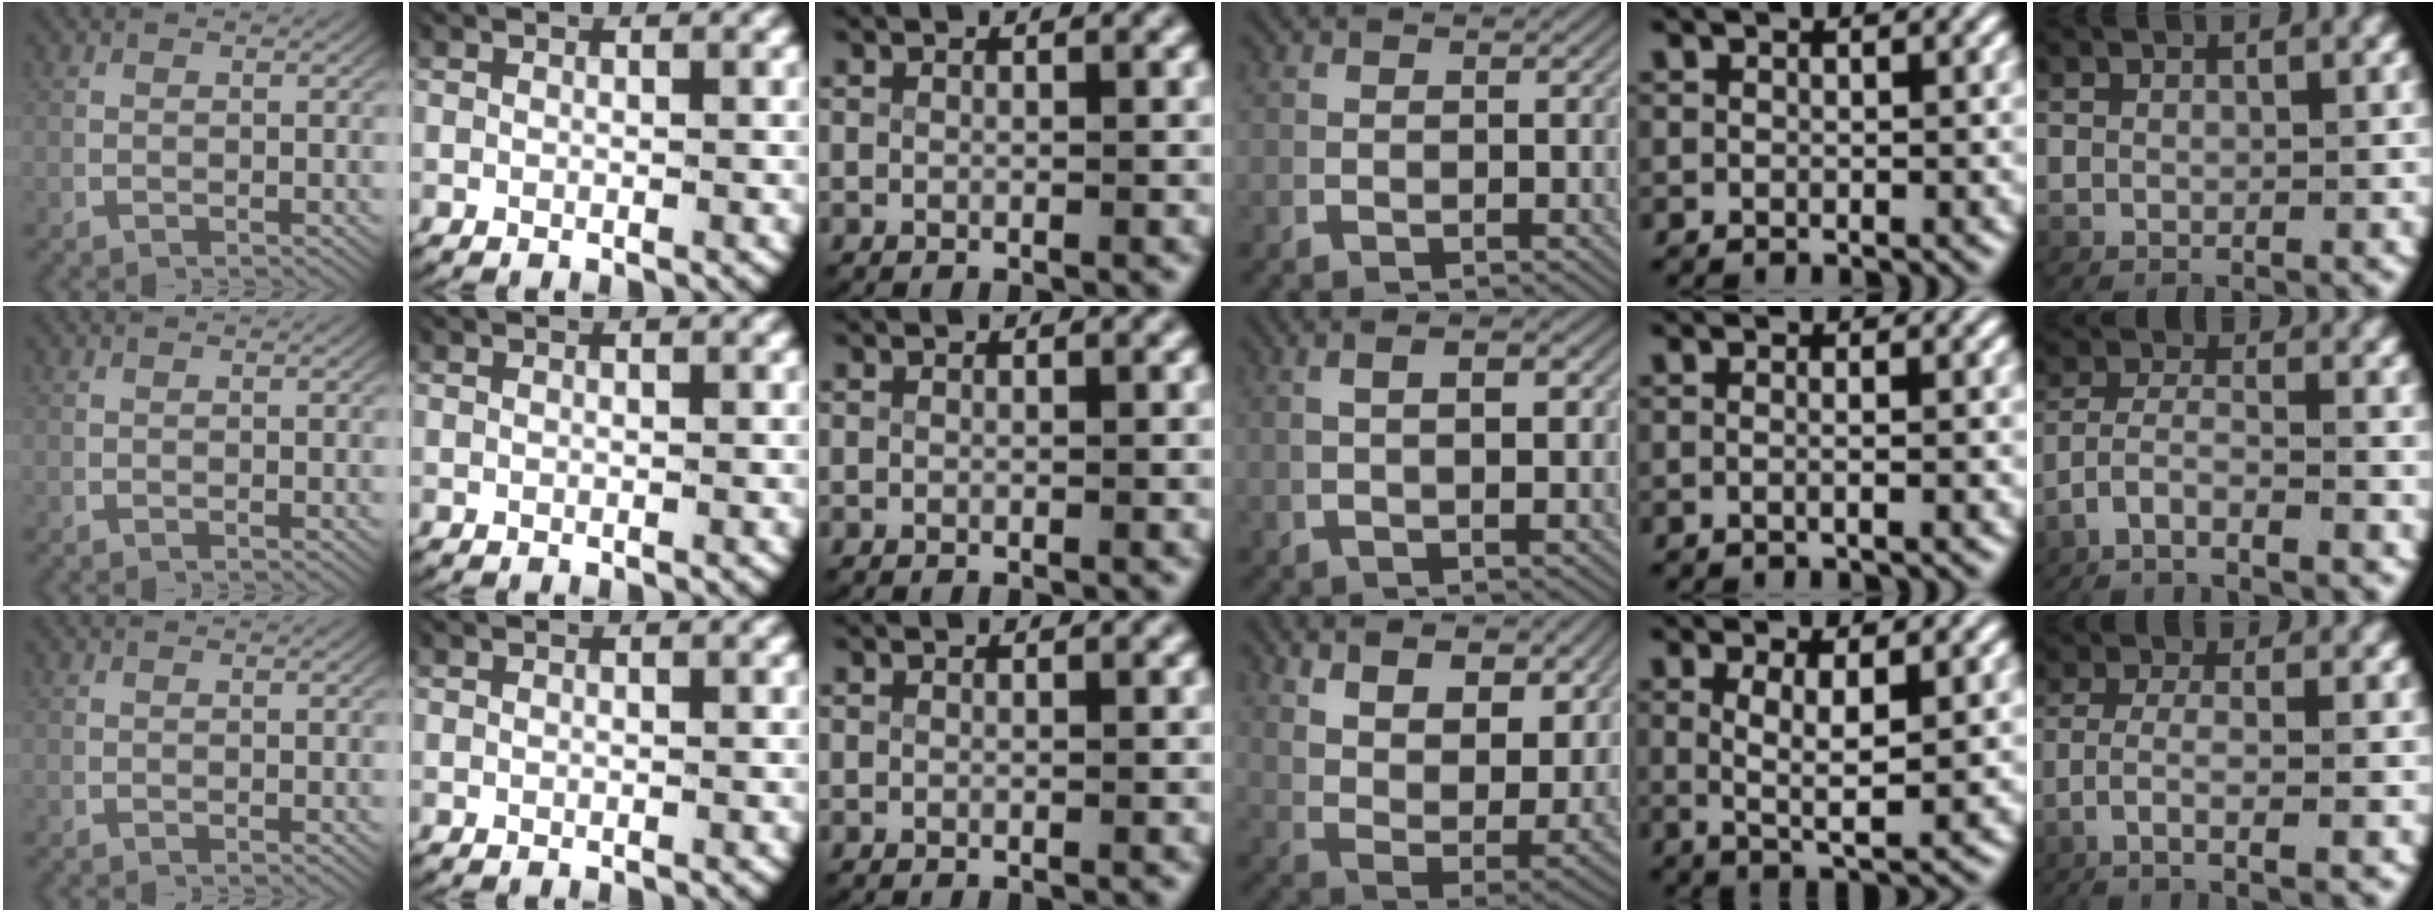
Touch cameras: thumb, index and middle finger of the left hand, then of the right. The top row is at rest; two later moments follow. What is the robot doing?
{"motion": "lift_and_place", "object": "towel"}